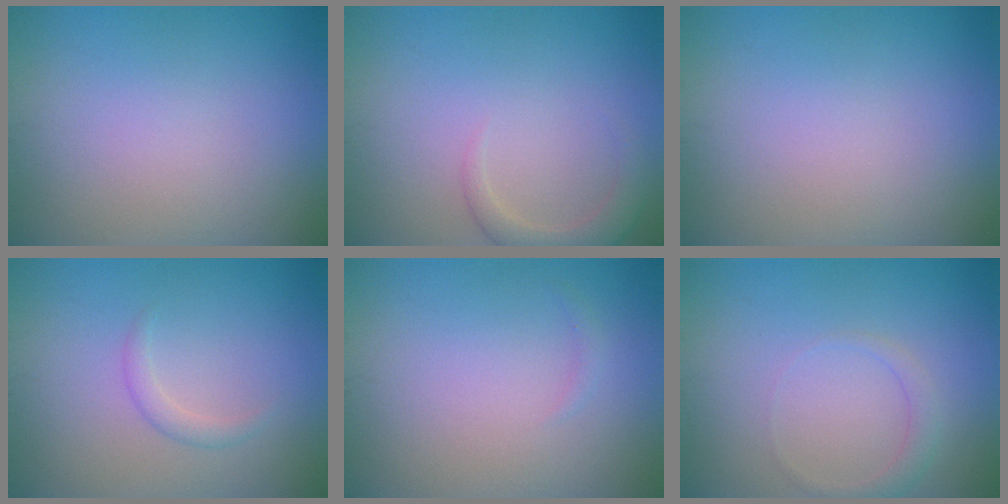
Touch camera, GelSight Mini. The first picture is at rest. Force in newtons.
{"total": 2.4, "press": 2.4, "slide": 0.3}
{"total": 0.0}
{"total": 1.2, "press": 1.2, "slide": 0.1}
{"total": 0.5, "press": 0.5, "slide": 0.0}
{"total": 1.5, "press": 1.5, "slide": 0.1}